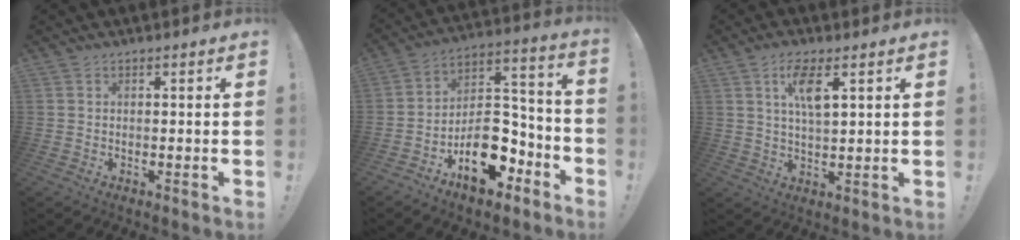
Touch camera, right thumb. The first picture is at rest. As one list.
[{"total": 16.6, "force": [-8.8, 10.3, 9.7], "torque": [-0.113, 0.062, -0.139]}, {"total": 7.7, "force": [3.4, 2.6, 6.4], "torque": [-0.122, -0.003, 0.059]}]